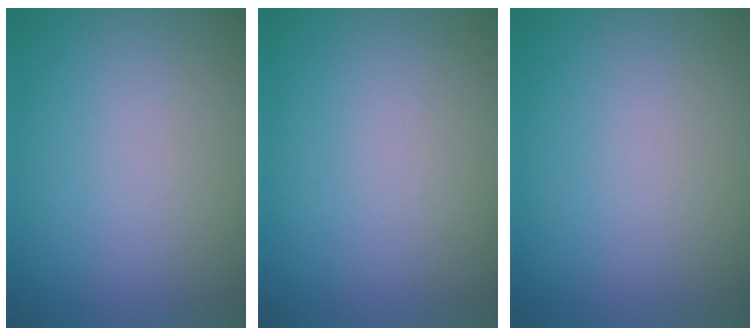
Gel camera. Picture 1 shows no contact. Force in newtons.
{"total": 0.0}
{"total": 0.0}